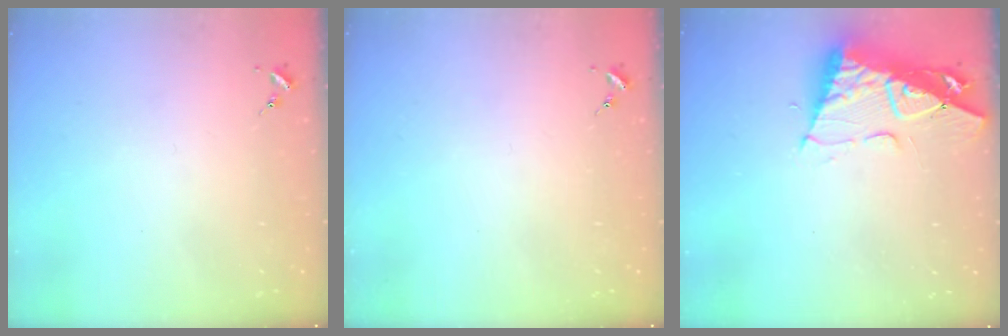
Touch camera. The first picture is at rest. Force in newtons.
{"total": 0.0}
{"total": 12.0, "press": 11.9, "slide": 1.3}